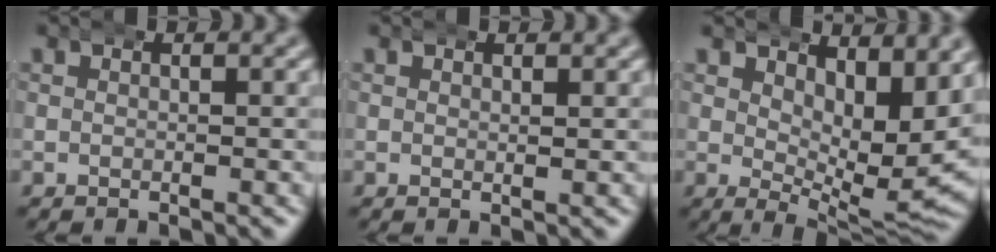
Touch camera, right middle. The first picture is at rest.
{"total": 1.1, "force": [1.1, -0.1, 0.1], "torque": [0.000, 0.000, 0.019]}
{"total": 7.3, "force": [3.4, 2.2, 6.1], "torque": [-0.078, -0.021, 0.060]}